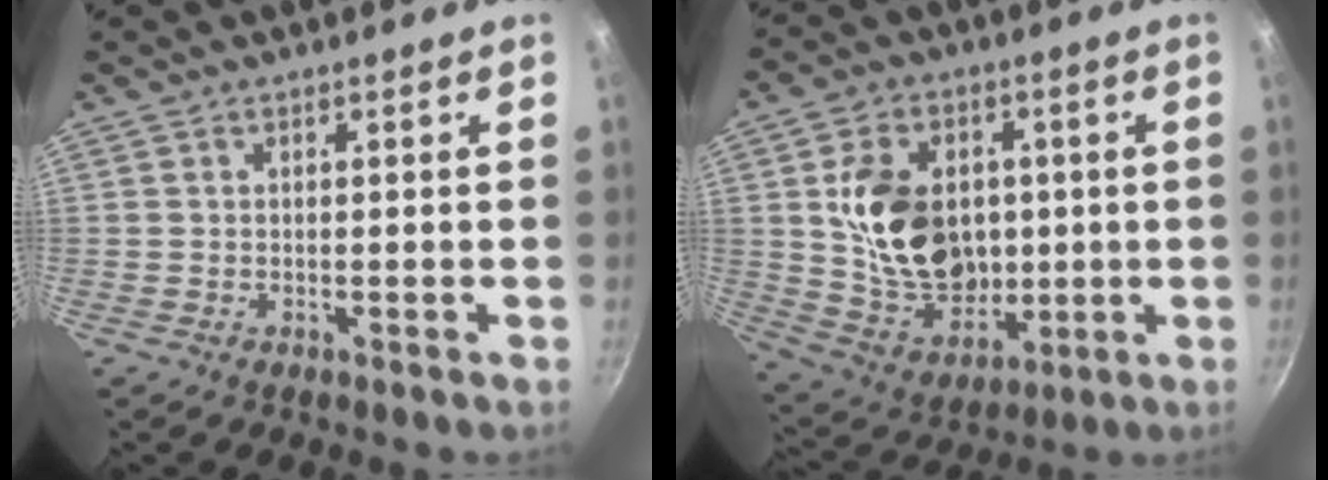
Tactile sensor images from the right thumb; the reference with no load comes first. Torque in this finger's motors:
{"motor_torque": [0.48, 0.68, 1.51, 0.31, 0.16]}